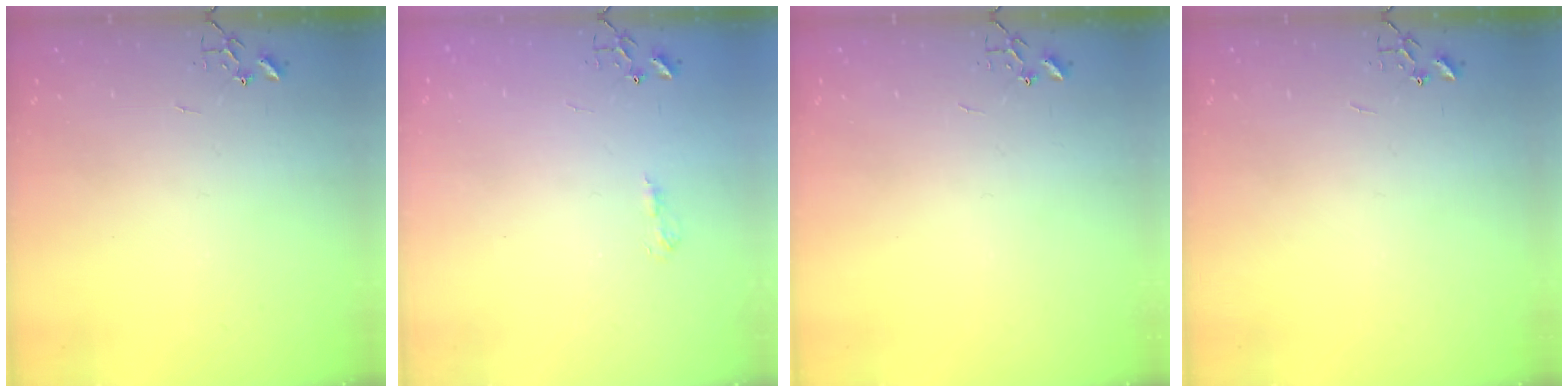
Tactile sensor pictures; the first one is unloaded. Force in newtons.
{"total": 6.0, "press": 6.0, "slide": 0.5}
{"total": 0.0}
{"total": 0.0}